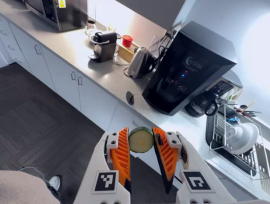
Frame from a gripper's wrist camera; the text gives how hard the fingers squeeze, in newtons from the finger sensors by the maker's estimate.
{"total": 7.9, "left": 8.3, "right": 7.5}